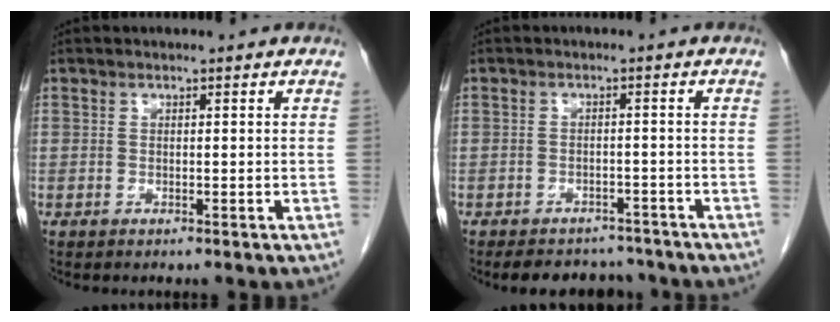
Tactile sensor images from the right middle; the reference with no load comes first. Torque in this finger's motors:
{"motor_torque": [0.69, -0.58, -0.01, -0.01]}